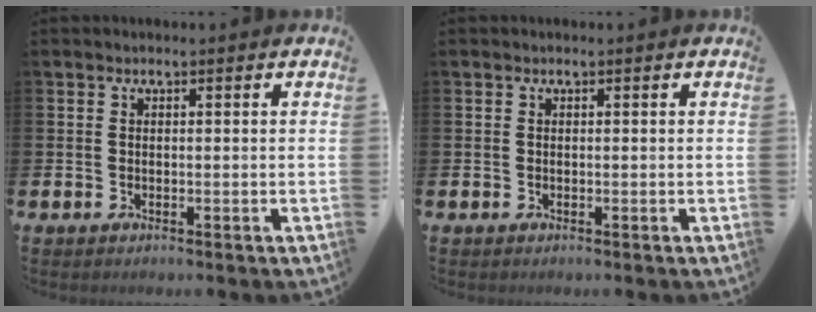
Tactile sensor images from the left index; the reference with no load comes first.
{"total": 0.0}